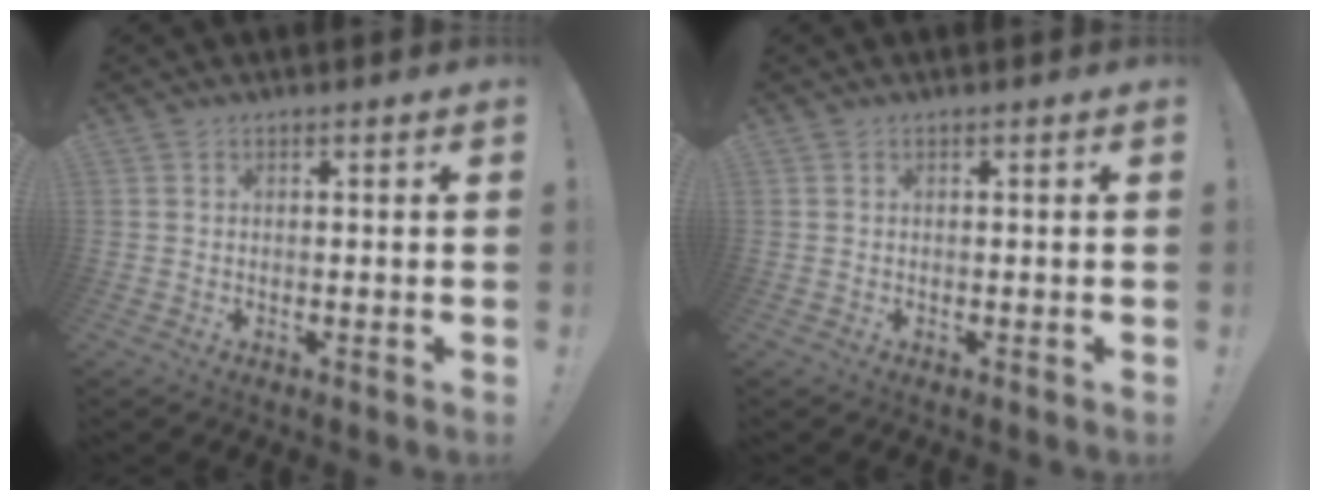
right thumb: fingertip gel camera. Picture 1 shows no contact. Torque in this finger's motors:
{"motor_torque": [0.00, 0.00, 0.00, 0.00, 0.00]}